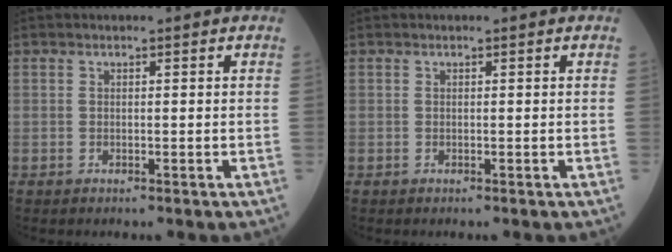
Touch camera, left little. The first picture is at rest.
{"total": 0.0}